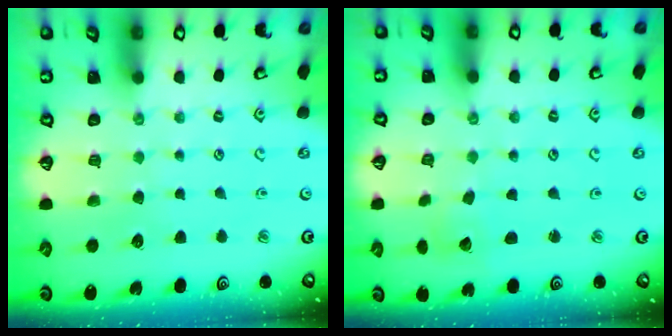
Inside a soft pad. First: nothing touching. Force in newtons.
{"total": 2.0, "press": 2.0, "slide": 0.1}